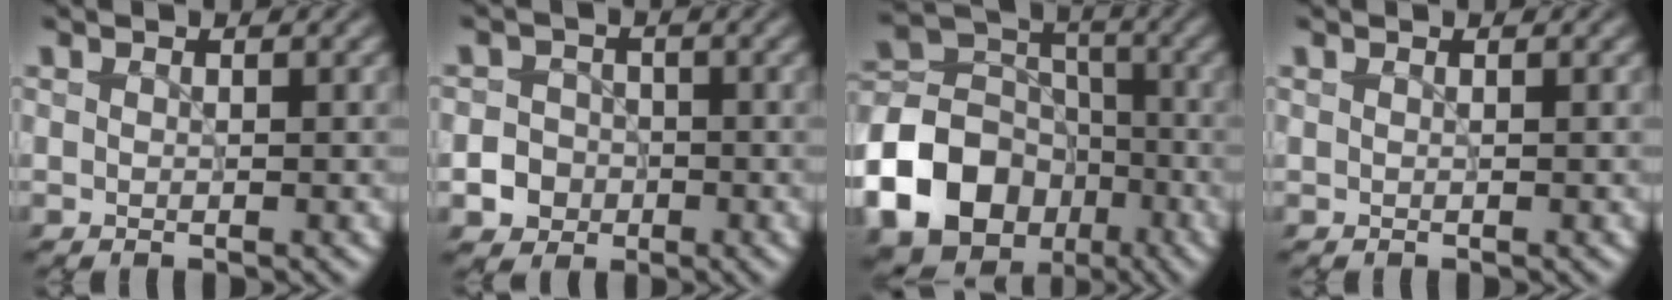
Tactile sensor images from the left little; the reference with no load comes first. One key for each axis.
{"total": 4.3, "fx": -1.7, "fy": 3.9, "fz": 1.0, "tx": 0.009, "ty": -0.006, "tz": -0.043}
{"total": 16.6, "fx": -7.4, "fy": 13.3, "fz": 6.6, "tx": -0.160, "ty": -0.035, "tz": -0.151}
{"total": 0.0}